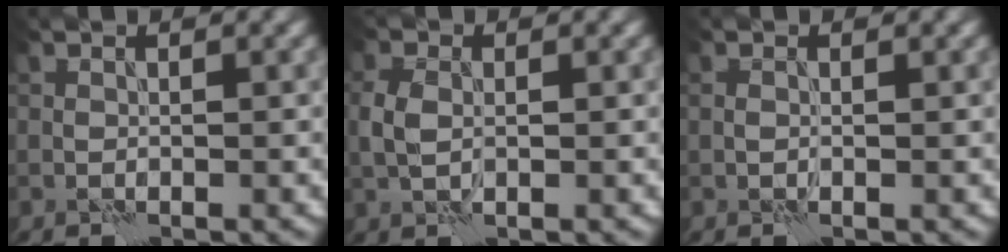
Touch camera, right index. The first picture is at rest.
{"total": 2.5, "force": [0.1, 1.7, 1.8], "torque": [-0.047, 0.001, 0.001]}
{"total": 1.0, "force": [0.2, 0.6, 0.7], "torque": [-0.012, -0.003, 0.003]}